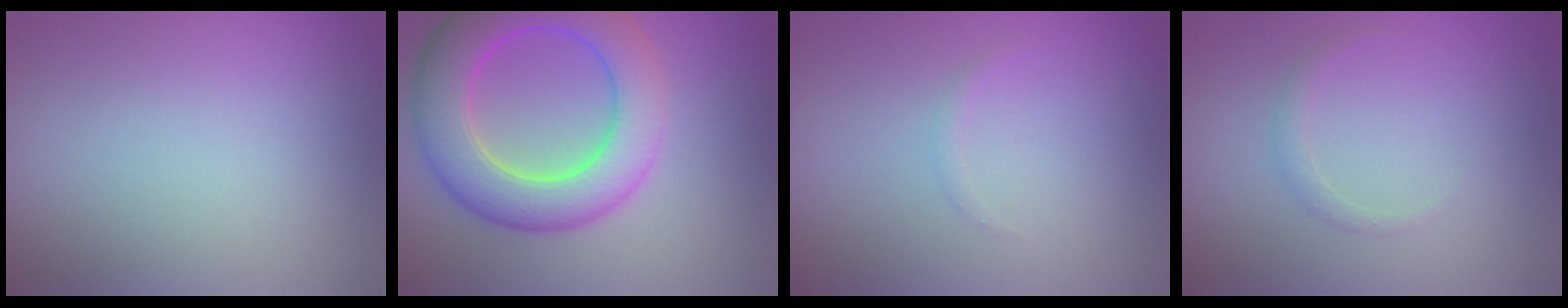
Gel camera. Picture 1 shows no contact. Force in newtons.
{"total": 8.4, "press": 8.4, "slide": 0.2}
{"total": 0.5, "press": 0.5, "slide": 0.0}
{"total": 1.0, "press": 1.0, "slide": 0.0}